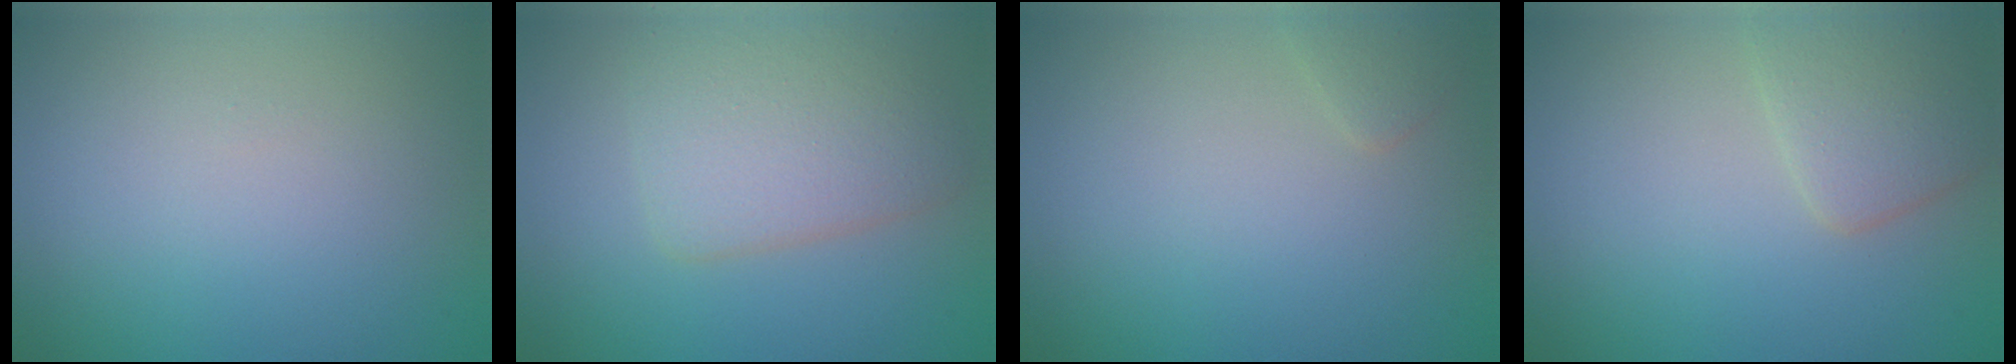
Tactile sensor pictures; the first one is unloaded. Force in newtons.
{"total": 4.8, "press": 4.8, "slide": 0.1}
{"total": 0.8, "press": 0.8, "slide": 0.0}
{"total": 2.9, "press": 2.9, "slide": 0.1}